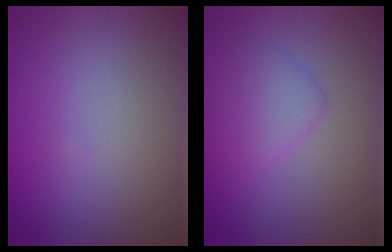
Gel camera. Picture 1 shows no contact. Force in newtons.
{"total": 2.6, "press": 2.6, "slide": 0.2}